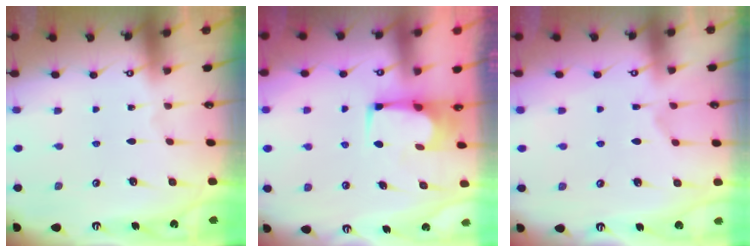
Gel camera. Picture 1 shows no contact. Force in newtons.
{"total": 2.2, "press": 2.2, "slide": 0.2}
{"total": 2.5, "press": 2.2, "slide": 1.2}